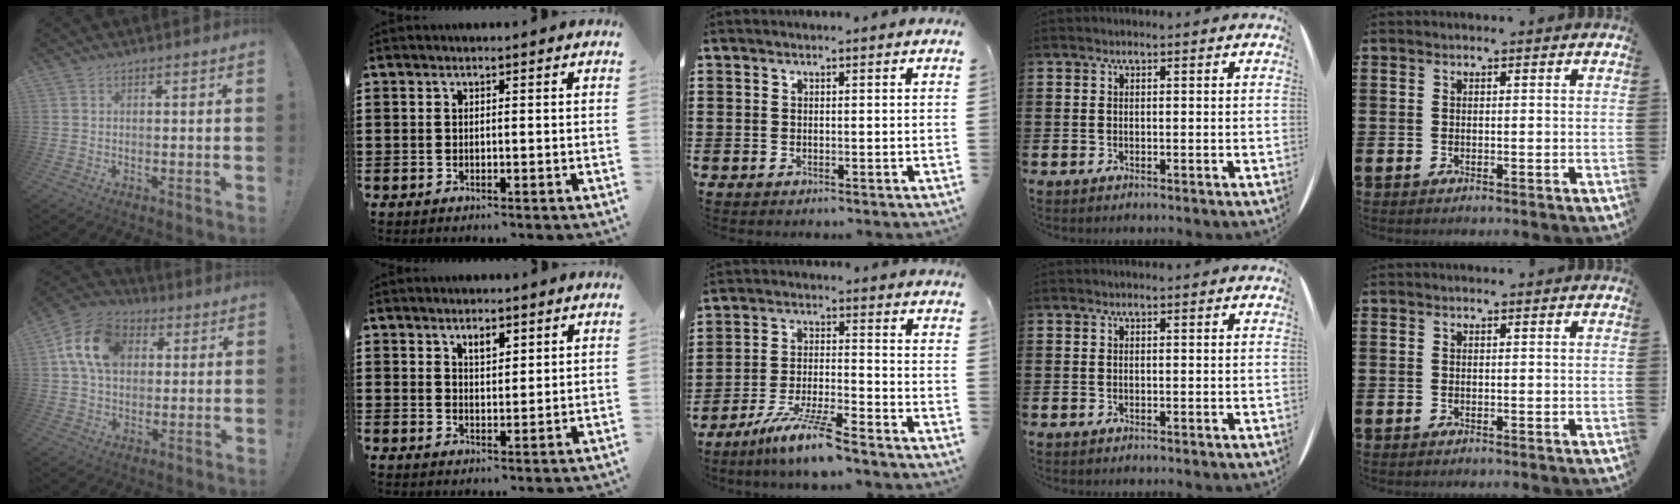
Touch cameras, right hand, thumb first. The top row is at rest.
{"thumb": {"total": 14.9, "force": [4.2, 11.0, 9.1], "torque": [-0.156, 0.008, 0.085]}, "index": {"total": 2.5, "force": [1.8, 1.1, 1.4], "torque": [-0.024, 0.000, 0.031]}, "middle": {"total": 7.9, "force": [-6.5, 0.0, 4.4], "torque": [-0.094, -0.012, -0.124]}}